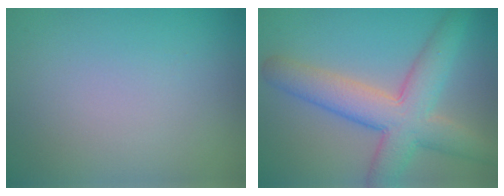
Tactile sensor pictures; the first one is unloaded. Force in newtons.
{"total": 7.2, "press": 7.2, "slide": 0.4}